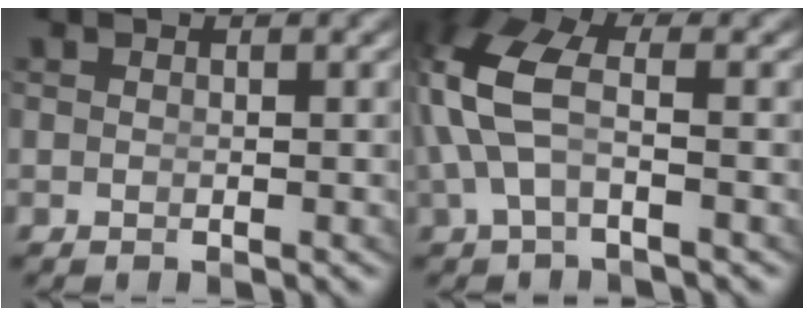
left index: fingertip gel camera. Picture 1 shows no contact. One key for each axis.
{"total": 5.4, "fx": 0.5, "fy": 2.8, "fz": 4.6, "tx": -0.129, "ty": -0.012, "tz": 0.019}